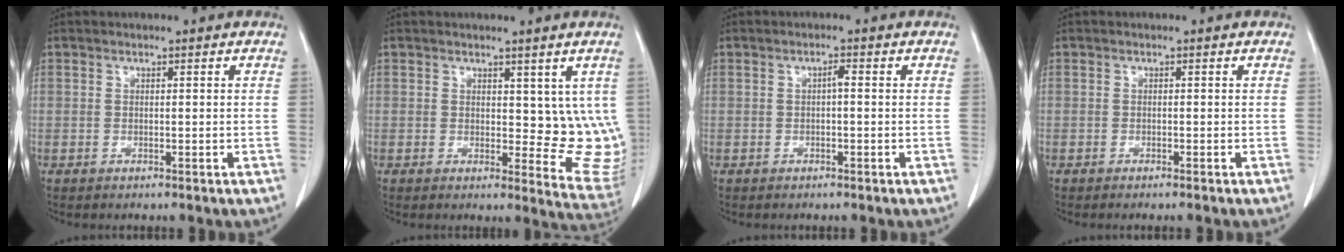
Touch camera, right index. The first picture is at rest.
{"total": 7.7, "force": [2.2, 4.2, 6.0], "torque": [-0.046, -0.014, 0.032]}
{"total": 1.1, "force": [0.0, 0.2, 1.0], "torque": [-0.017, 0.003, -0.001]}
{"total": 1.2, "force": [-1.1, -0.2, 0.6], "torque": [-0.009, 0.000, -0.013]}